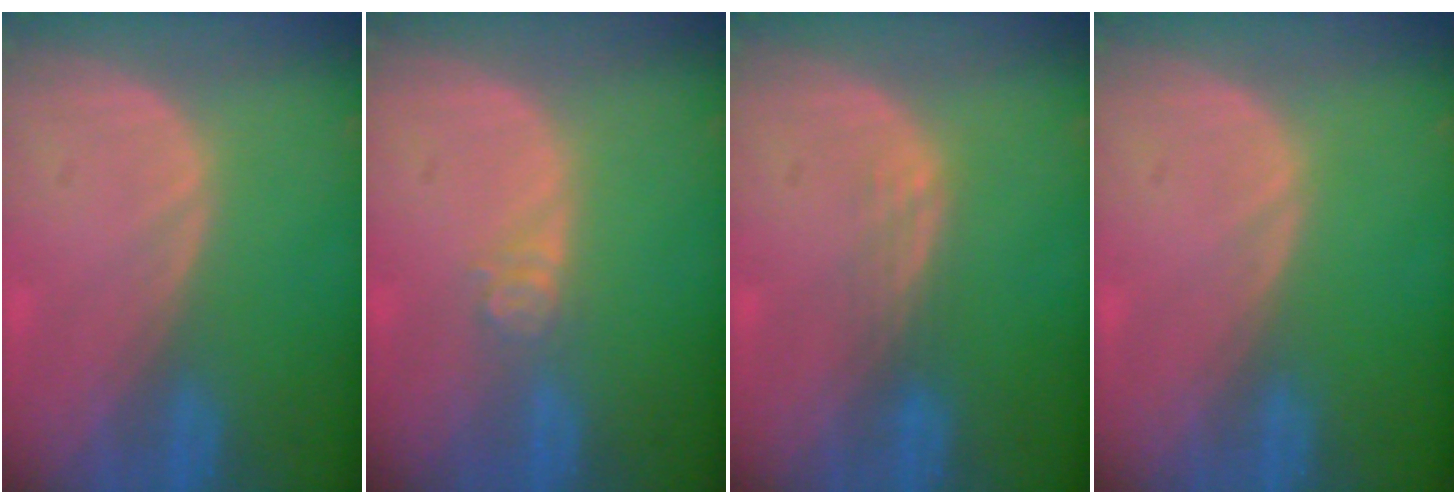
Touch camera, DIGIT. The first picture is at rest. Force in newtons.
{"total": 2.7, "press": 2.2, "slide": 1.5}
{"total": 1.8, "press": 1.7, "slide": 0.2}
{"total": 0.0}